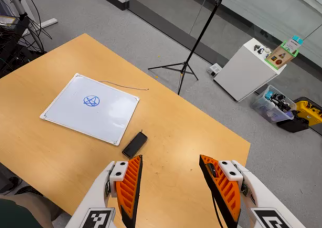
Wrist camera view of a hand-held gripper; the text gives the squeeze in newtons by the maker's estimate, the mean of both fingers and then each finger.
{"total": 0.0}